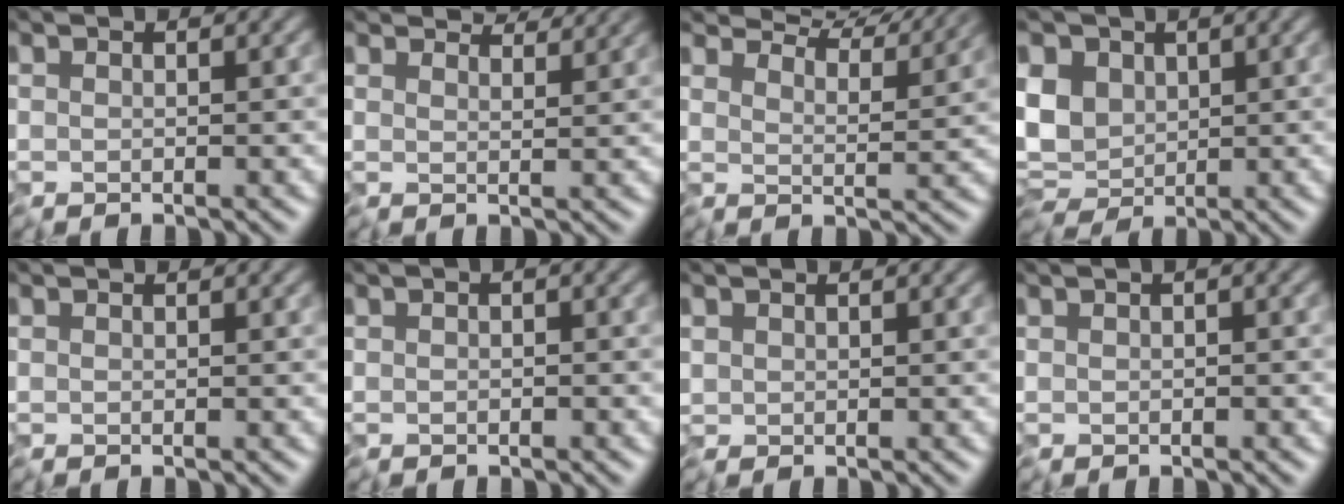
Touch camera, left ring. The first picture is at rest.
{"total": 5.3, "force": [4.8, 1.1, 1.9], "torque": [-0.031, 0.013, 0.043]}
{"total": 8.6, "force": [7.7, 1.8, 3.3], "torque": [-0.048, 0.006, 0.078]}
{"total": 6.3, "force": [0.0, 4.9, 3.9], "torque": [-0.095, 0.002, -0.012]}
{"total": 0.0}
{"total": 1.7, "force": [0.3, 1.0, 1.3], "torque": [-0.025, 0.011, -0.007]}
{"total": 0.7, "force": [0.2, 0.7, 0.1], "torque": [-0.006, 0.002, 0.006]}
{"total": 2.6, "force": [1.1, 1.3, 1.9], "torque": [-0.039, 0.018, 0.006]}